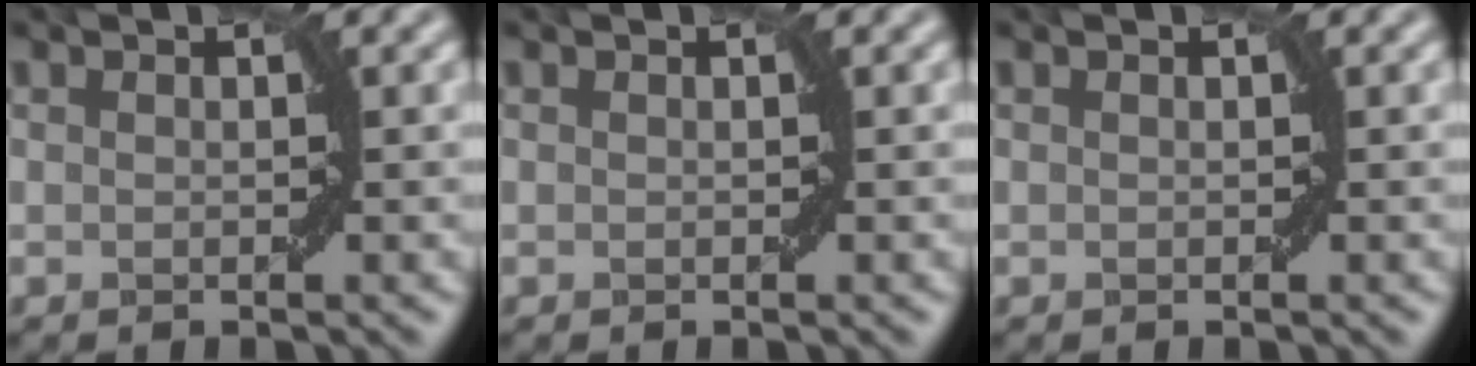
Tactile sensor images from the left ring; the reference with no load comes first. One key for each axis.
{"total": 0.0}
{"total": 0.0}